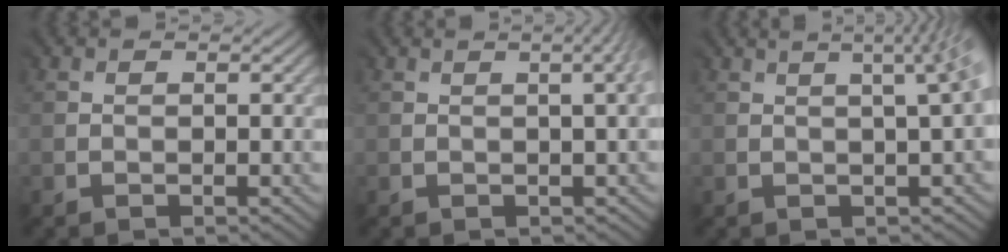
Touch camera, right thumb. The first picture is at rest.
{"total": 2.6, "force": [0.9, 0.6, 2.4], "torque": [-0.009, 0.017, -0.004]}
{"total": 5.1, "force": [1.6, 1.2, 4.8], "torque": [-0.028, 0.043, -0.003]}